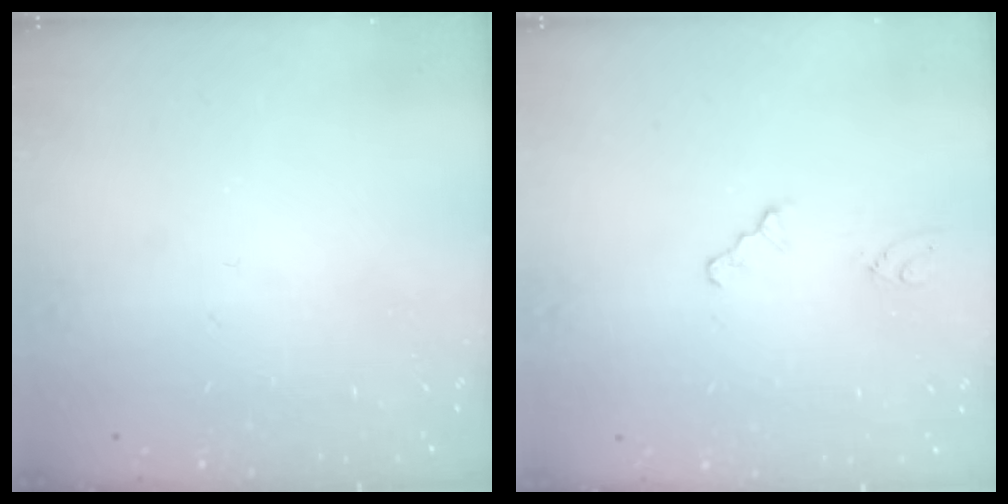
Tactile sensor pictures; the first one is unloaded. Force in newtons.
{"total": 2.5, "press": 2.5, "slide": 0.5}